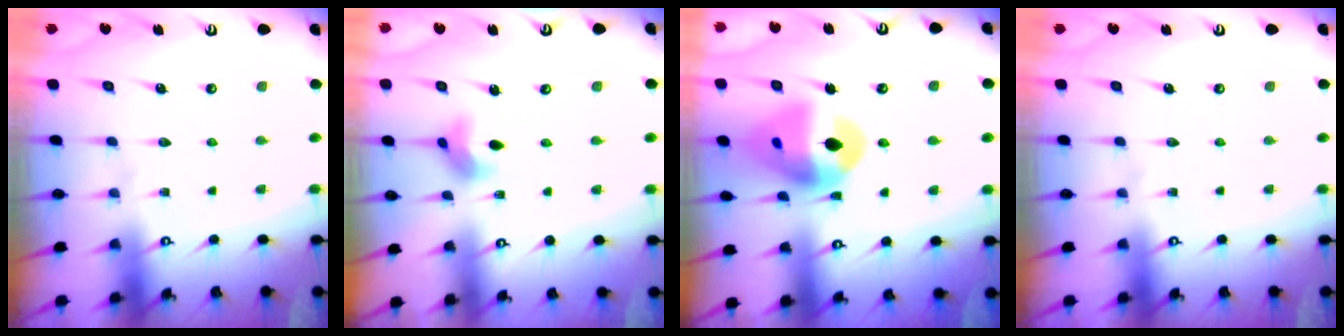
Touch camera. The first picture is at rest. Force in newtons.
{"total": 5.0, "press": 5.0, "slide": 0.6}
{"total": 16.3, "press": 16.2, "slide": 1.7}
{"total": 0.0}